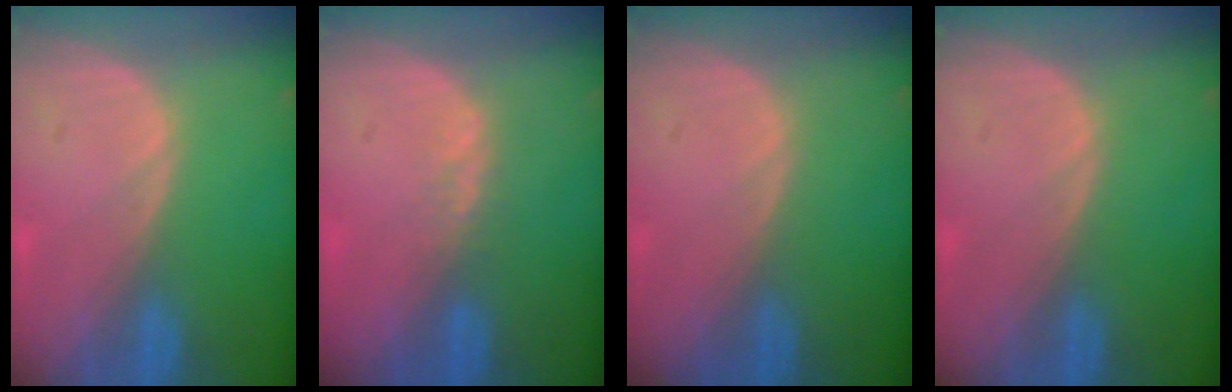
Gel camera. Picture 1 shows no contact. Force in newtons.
{"total": 1.7, "press": 1.4, "slide": 0.9}
{"total": 0.0}
{"total": 0.0}